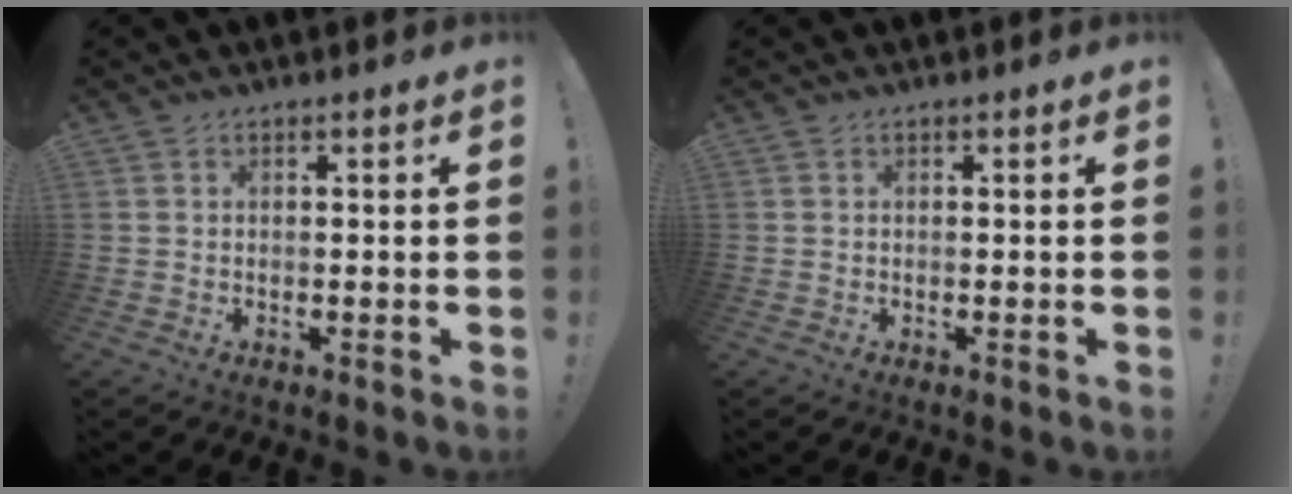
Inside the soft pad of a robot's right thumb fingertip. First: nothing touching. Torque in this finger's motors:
{"motor_torque": [-0.01, 0.01, -0.09, 0.20, 0.05]}